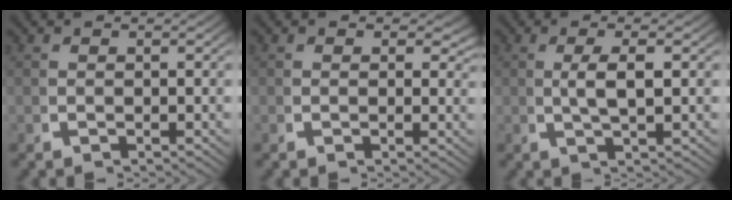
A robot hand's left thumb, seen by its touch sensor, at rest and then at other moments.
{"total": 1.7, "force": [0.9, 1.2, 0.7], "torque": [-0.004, -0.007, 0.009]}
{"total": 2.8, "force": [0.4, 0.7, 2.7], "torque": [-0.058, -0.001, 0.009]}